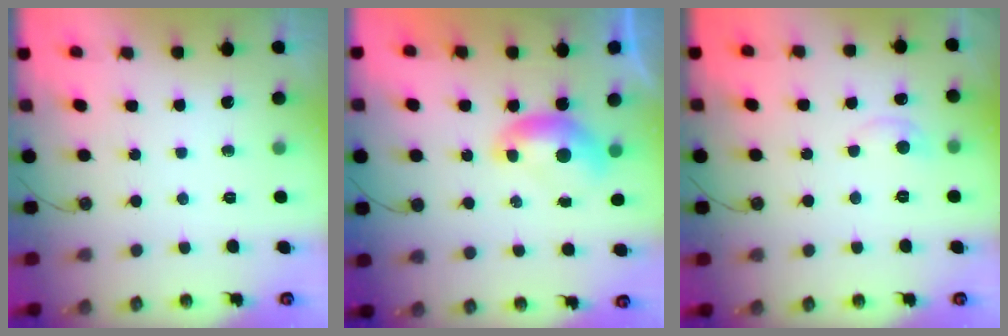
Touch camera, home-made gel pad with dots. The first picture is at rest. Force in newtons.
{"total": 0.0}
{"total": 0.8, "press": 0.2, "slide": 0.8}